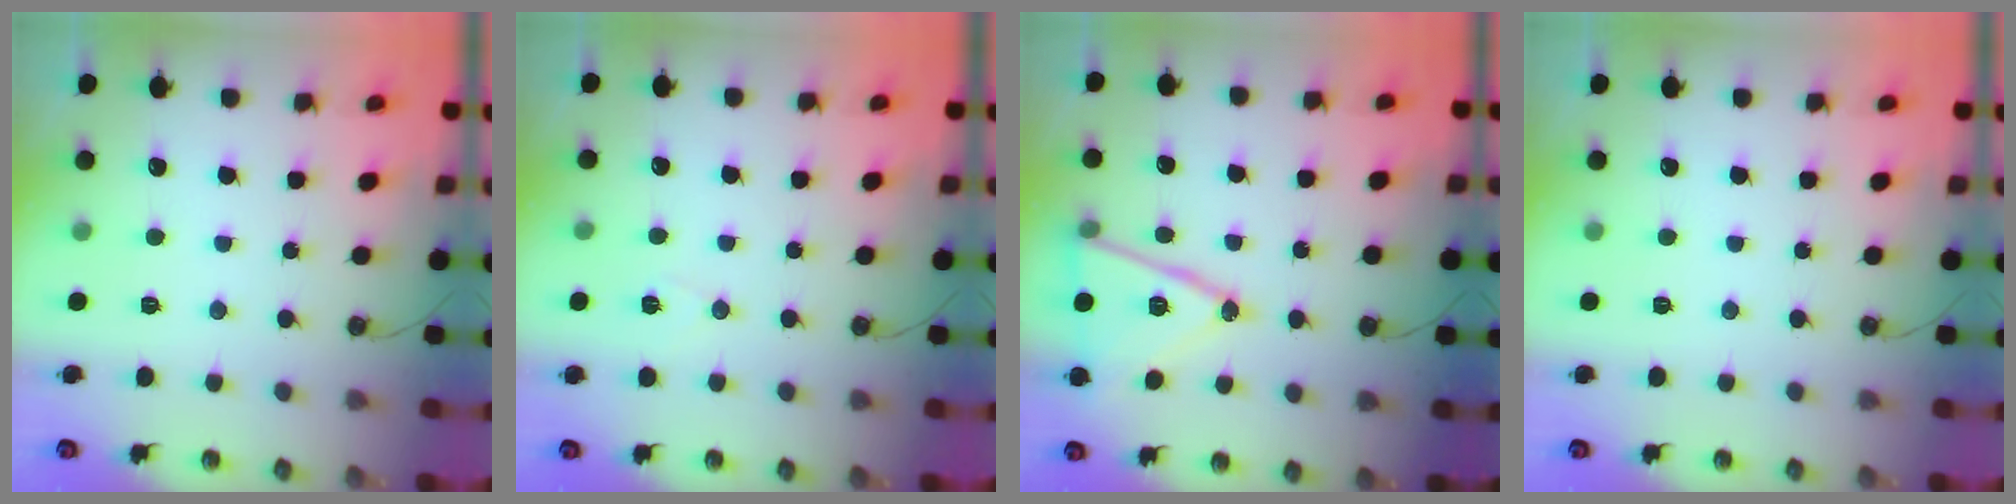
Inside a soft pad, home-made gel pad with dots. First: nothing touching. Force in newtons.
{"total": 5.2, "press": 2.8, "slide": 4.4}
{"total": 15.5, "press": 15.1, "slide": 3.7}
{"total": 0.0}